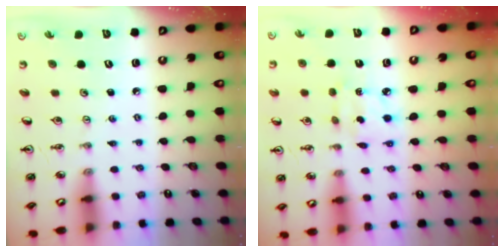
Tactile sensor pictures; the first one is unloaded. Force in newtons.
{"total": 3.9, "press": 3.9, "slide": 0.1}